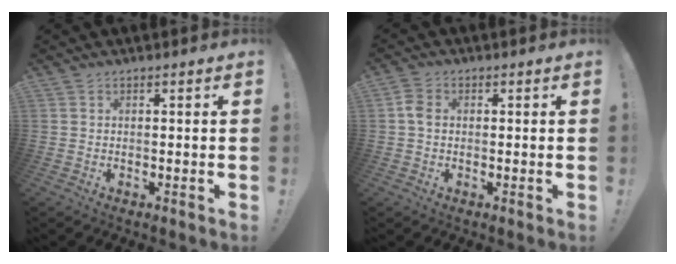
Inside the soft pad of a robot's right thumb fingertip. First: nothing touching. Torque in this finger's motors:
{"motor_torque": [0.06, 0.06, 0.00, -0.02, 0.00]}